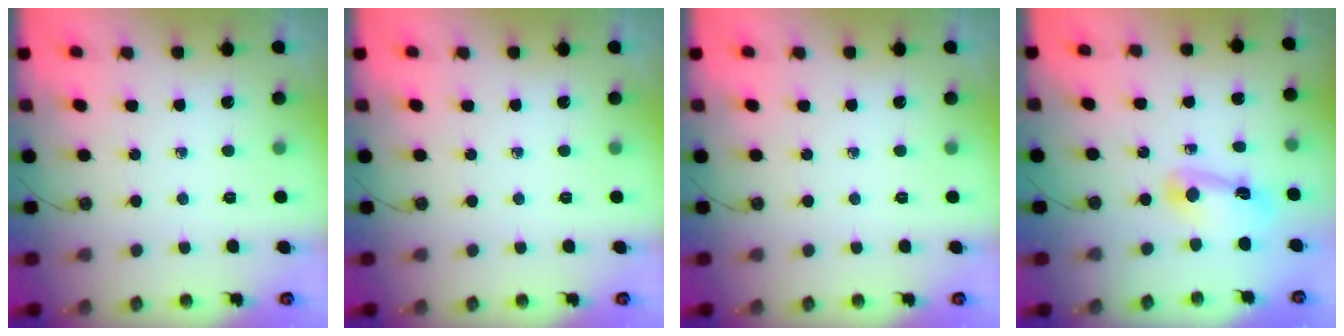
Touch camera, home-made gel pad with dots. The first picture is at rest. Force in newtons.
{"total": 0.0}
{"total": 0.0}
{"total": 10.0, "press": 6.9, "slide": 7.3}